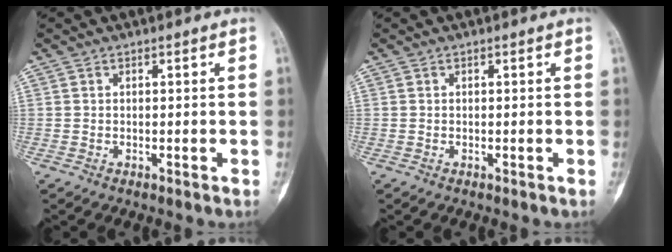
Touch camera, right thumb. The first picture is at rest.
{"total": 0.0}